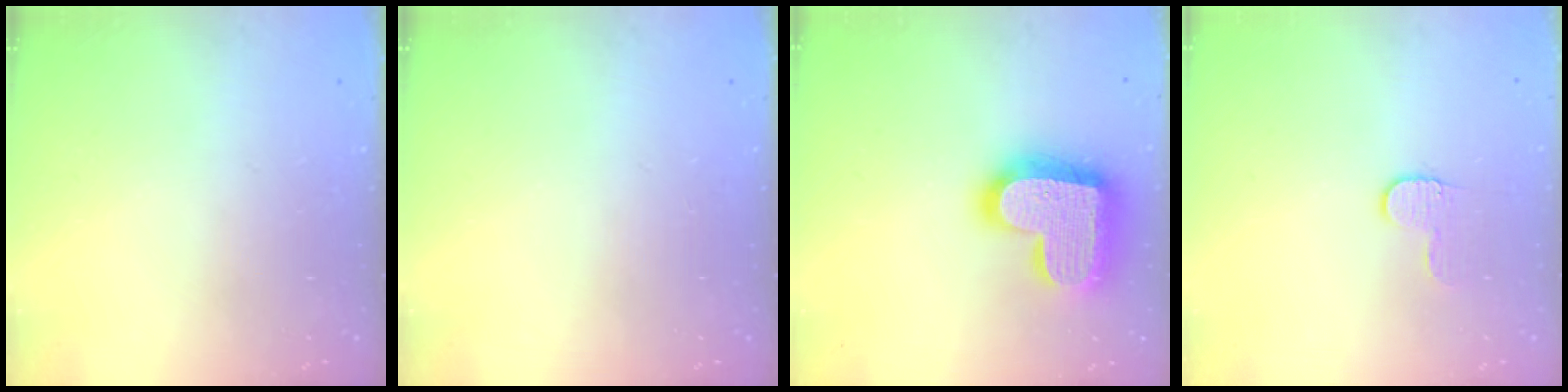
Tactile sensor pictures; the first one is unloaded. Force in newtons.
{"total": 0.0}
{"total": 20.8, "press": 20.7, "slide": 1.5}
{"total": 5.8, "press": 5.8, "slide": 0.5}